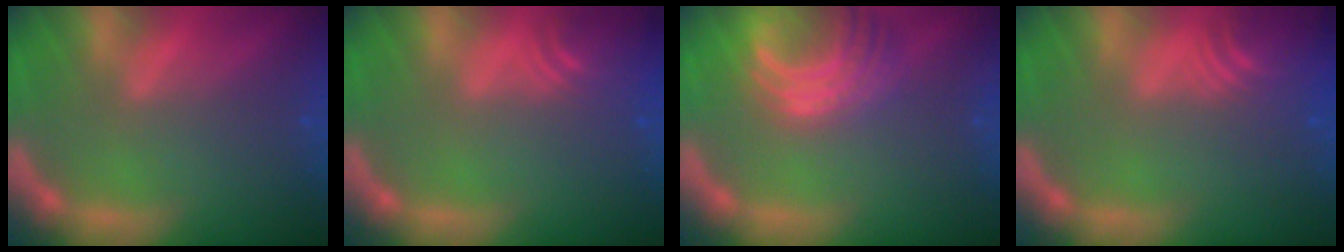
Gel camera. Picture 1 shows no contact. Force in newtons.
{"total": 4.0}
{"total": 7.0}
{"total": 5.1}